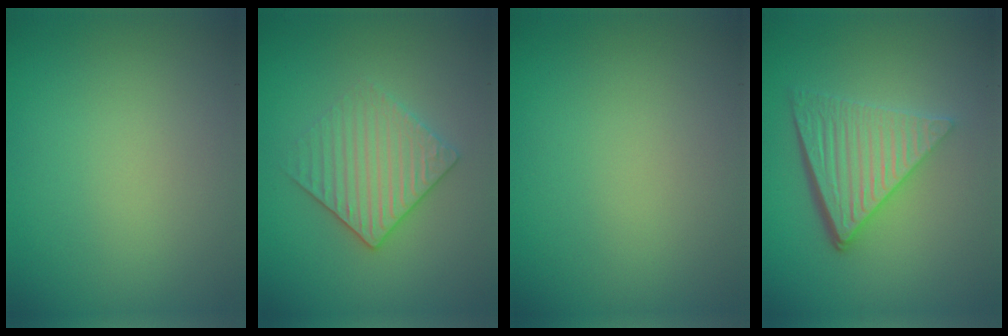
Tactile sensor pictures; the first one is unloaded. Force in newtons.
{"total": 3.4, "press": 3.2, "slide": 1.3}
{"total": 0.0}
{"total": 6.0, "press": 4.2, "slide": 4.3}